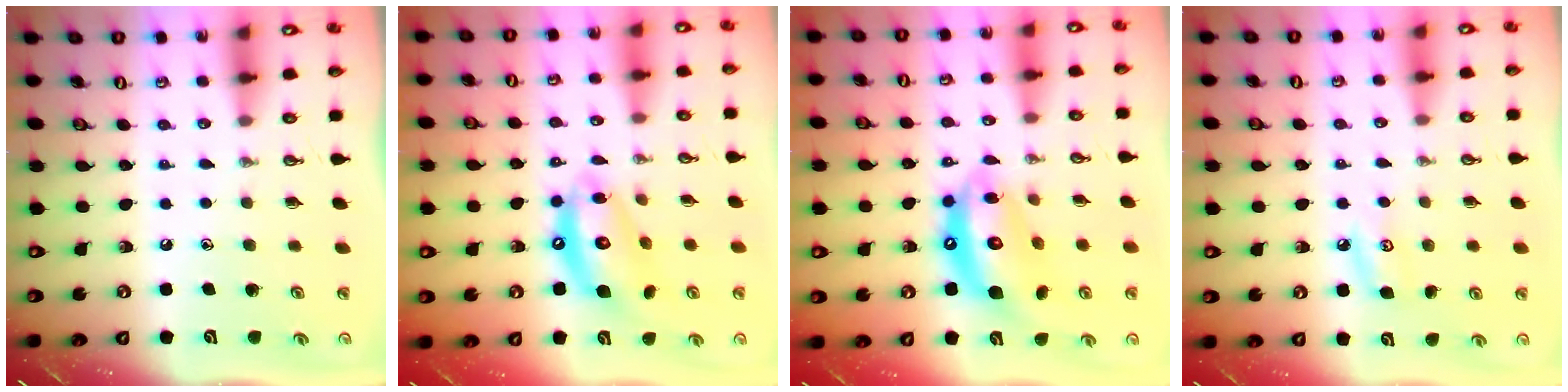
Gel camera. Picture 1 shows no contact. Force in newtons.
{"total": 12.2, "press": 12.1, "slide": 1.1}
{"total": 14.7, "press": 14.6, "slide": 1.4}
{"total": 6.1, "press": 6.0, "slide": 0.6}